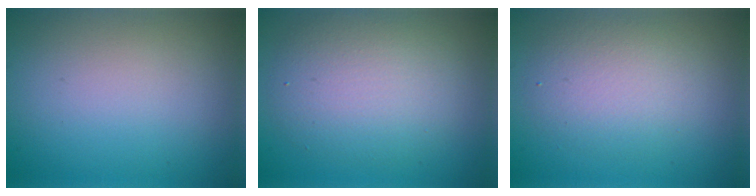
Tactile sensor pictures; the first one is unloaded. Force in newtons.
{"total": 5.4, "press": 5.4, "slide": 0.1}
{"total": 3.7, "press": 3.7, "slide": 0.2}